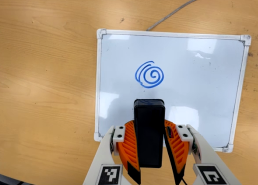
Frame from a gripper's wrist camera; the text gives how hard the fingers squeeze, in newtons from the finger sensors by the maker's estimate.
{"total": 10.9, "left": 8.5, "right": 13.2}